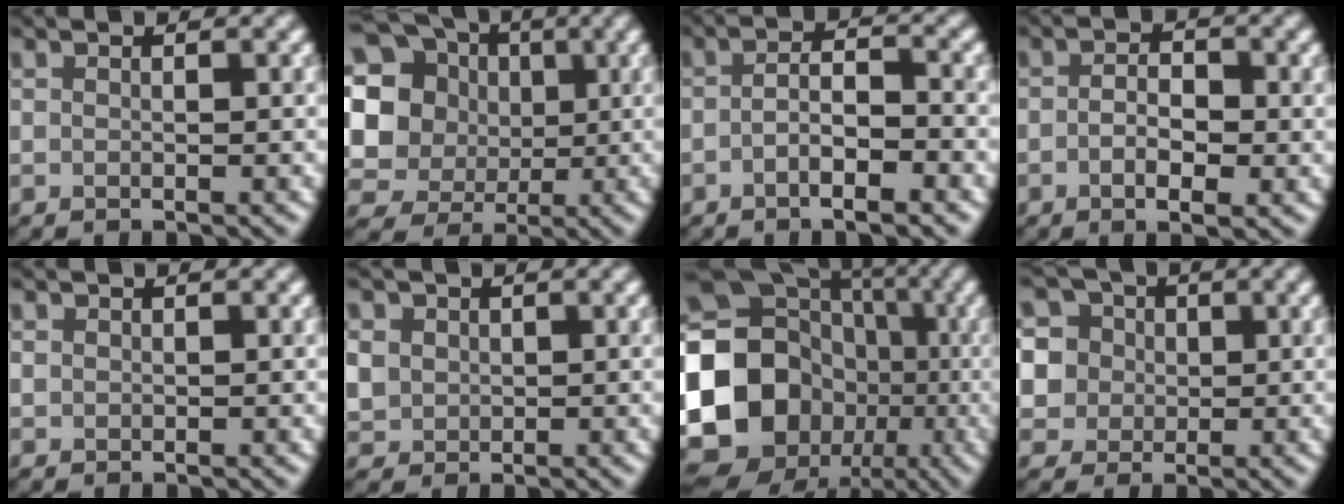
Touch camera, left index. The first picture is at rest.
{"total": 20.2, "force": [4.2, 18.4, 6.9], "torque": [-0.199, 0.011, 0.050]}
{"total": 3.4, "force": [-1.6, 0.8, 2.9], "torque": [-0.054, 0.004, -0.032]}
{"total": 3.5, "force": [-0.8, 1.6, 3.0], "torque": [-0.049, -0.001, -0.017]}
{"total": 0.7, "force": [0.1, 0.6, 0.1], "torque": [0.002, 0.000, -0.001]}
{"total": 4.3, "force": [0.9, 3.9, 1.8], "torque": [-0.065, 0.016, 0.013]}
{"total": 19.2, "force": [-2.9, 16.7, 9.1], "torque": [-0.201, 0.001, -0.083]}
{"total": 9.1, "force": [3.0, 7.8, 3.4], "torque": [-0.082, 0.035, 0.033]}